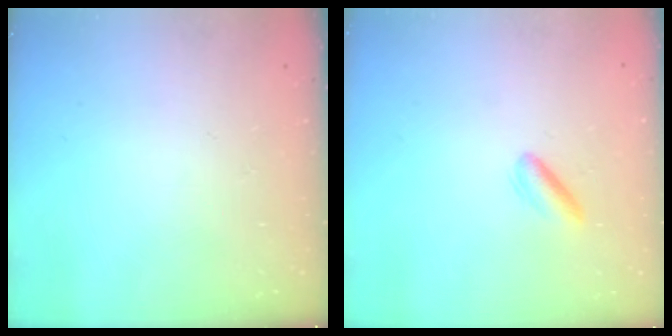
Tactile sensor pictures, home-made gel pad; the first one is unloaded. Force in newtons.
{"total": 2.7, "press": 2.6, "slide": 0.8}